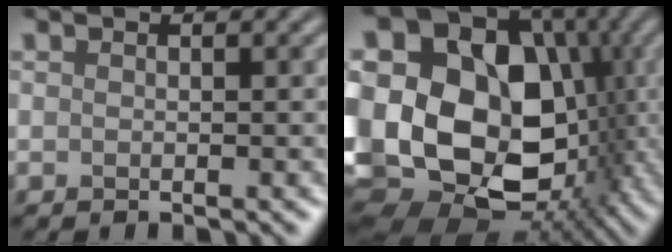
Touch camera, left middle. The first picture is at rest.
{"total": 21.8, "force": [0.2, 16.9, 13.8], "torque": [-0.267, 0.003, 0.008]}